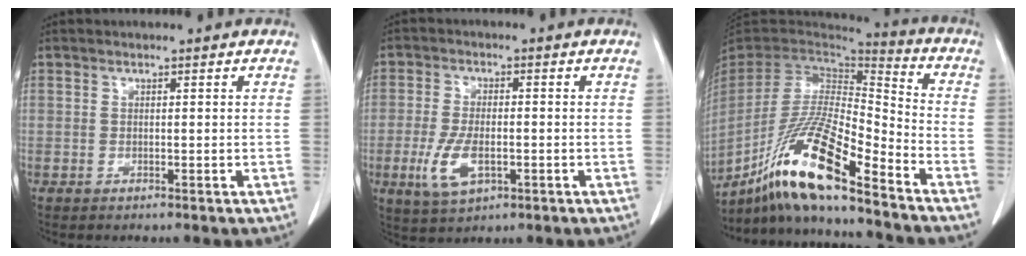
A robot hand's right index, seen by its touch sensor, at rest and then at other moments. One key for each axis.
{"total": 6.9, "fx": -2.2, "fy": 3.1, "fz": 5.7, "tx": -0.123, "ty": -0.007, "tz": -0.035}
{"total": 18.2, "fx": -12.4, "fy": 1.7, "fz": 13.2, "tx": -0.271, "ty": -0.022, "tz": -0.233}